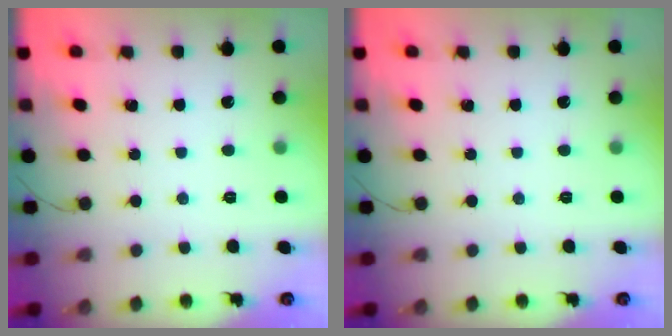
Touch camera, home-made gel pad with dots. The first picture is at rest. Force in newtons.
{"total": 0.0}